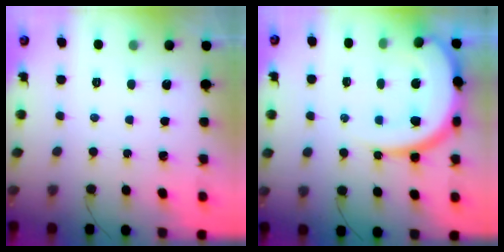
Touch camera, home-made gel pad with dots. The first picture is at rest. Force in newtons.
{"total": 15.3, "press": 15.2, "slide": 1.2}